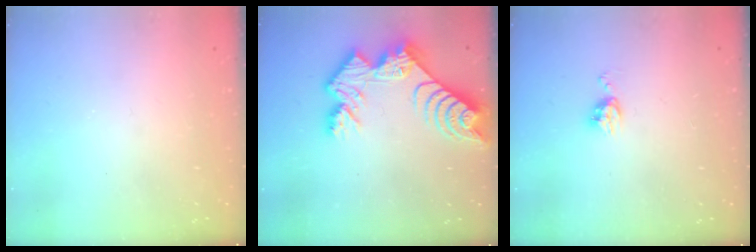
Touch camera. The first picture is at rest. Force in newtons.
{"total": 13.8, "press": 13.8, "slide": 1.1}
{"total": 6.1, "press": 6.1, "slide": 0.6}